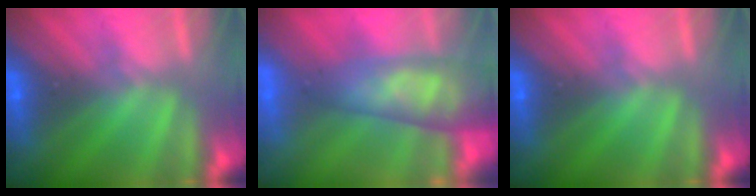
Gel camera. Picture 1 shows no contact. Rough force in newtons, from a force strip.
{"total": 10.3}
{"total": 0.0}